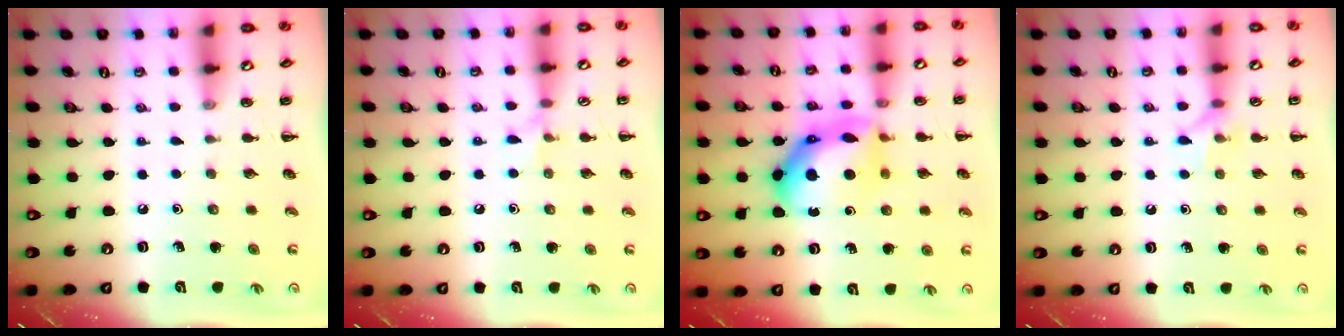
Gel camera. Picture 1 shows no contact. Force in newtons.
{"total": 5.0, "press": 4.7, "slide": 1.7}
{"total": 15.3, "press": 15.3, "slide": 0.9}
{"total": 6.8, "press": 6.7, "slide": 1.0}